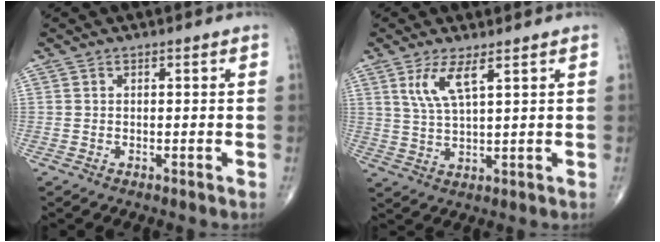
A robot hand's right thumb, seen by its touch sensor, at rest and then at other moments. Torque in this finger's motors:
{"motor_torque": [-0.37, 0.51, 0.16, -0.06, -0.02]}